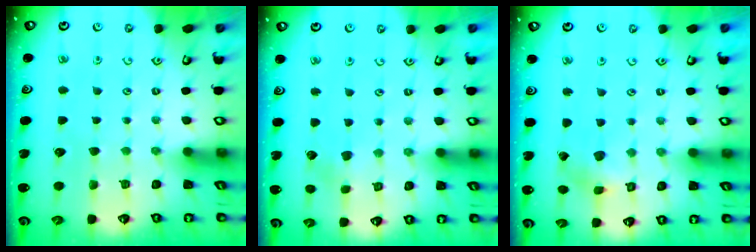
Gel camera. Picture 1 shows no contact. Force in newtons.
{"total": 1.6, "press": 1.6, "slide": 0.2}
{"total": 2.0, "press": 2.0, "slide": 0.3}